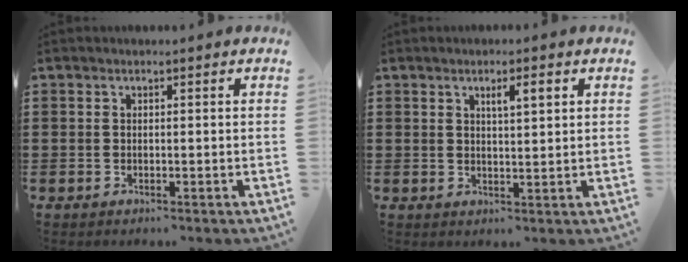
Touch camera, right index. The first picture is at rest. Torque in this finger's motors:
{"motor_torque": [0.05, -0.03, 0.27, 0.03]}